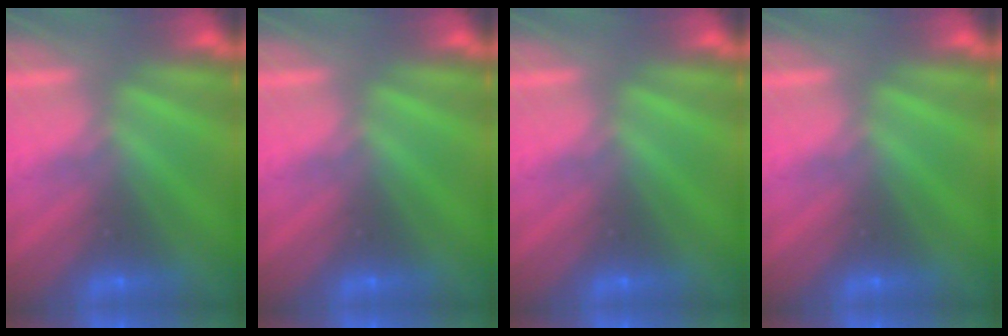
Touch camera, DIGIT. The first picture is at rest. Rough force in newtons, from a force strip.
{"total": 0.0}
{"total": 0.0}
{"total": 0.0}